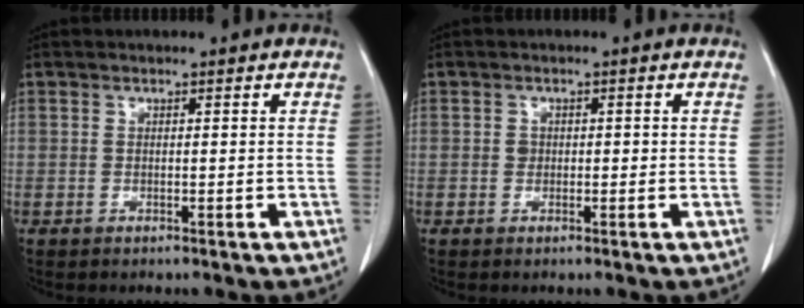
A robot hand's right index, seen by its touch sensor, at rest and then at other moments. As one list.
[{"total": 1.3, "force": [0.0, 1.1, 0.6], "torque": [-0.010, 0.005, 0.001]}]